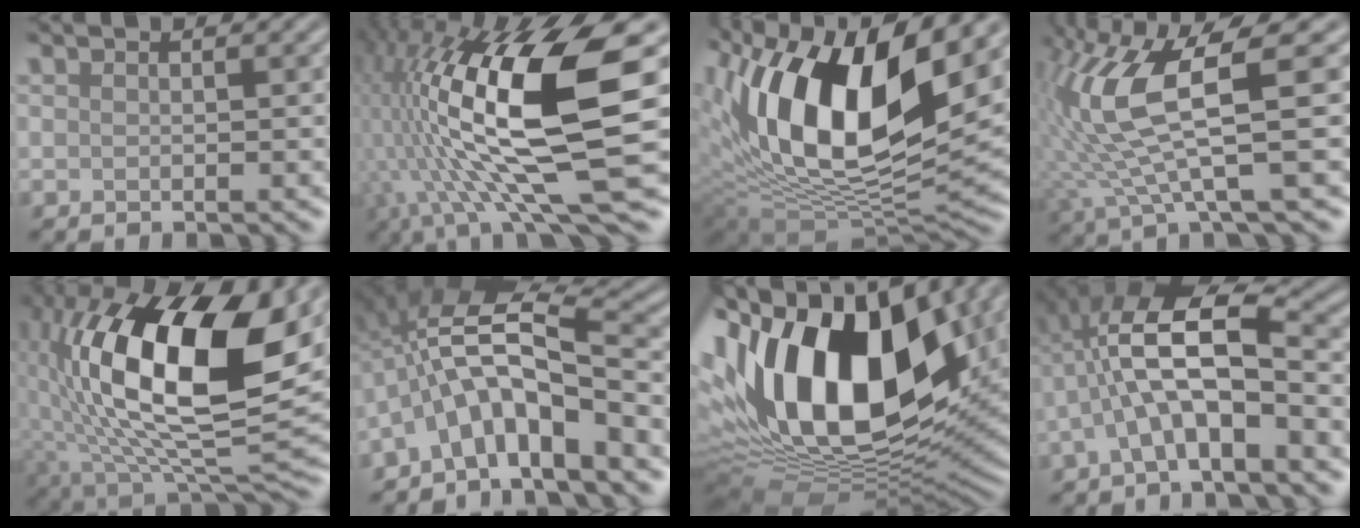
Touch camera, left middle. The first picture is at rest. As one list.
[{"total": 15.3, "force": [1.4, 5.2, 14.3], "torque": [-0.293, -0.001, 0.046]}, {"total": 14.7, "force": [5.4, 6.8, 11.8], "torque": [-0.216, 0.016, 0.098]}, {"total": 9.1, "force": [1.9, 2.3, 8.6], "torque": [-0.195, 0.002, 0.049]}, {"total": 17.2, "force": [3.5, 7.6, 15.1], "torque": [-0.284, 0.015, 0.061]}, {"total": 9.5, "force": [-3.4, 3.1, 8.4], "torque": [-0.149, 0.030, -0.063]}, {"total": 17.4, "force": [4.8, 10.1, 13.4], "torque": [-0.262, 0.015, 0.088]}, {"total": 7.9, "force": [-1.3, 2.7, 7.4], "torque": [-0.147, 0.033, -0.019]}]